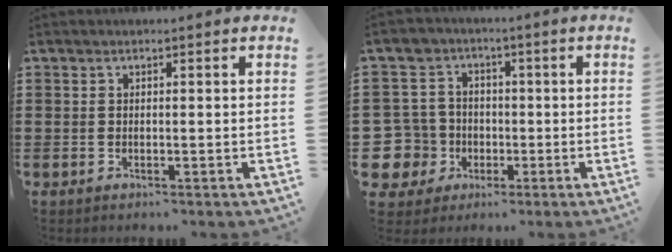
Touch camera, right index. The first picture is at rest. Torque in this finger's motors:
{"motor_torque": [1.03, 1.11, 0.10, -0.01]}